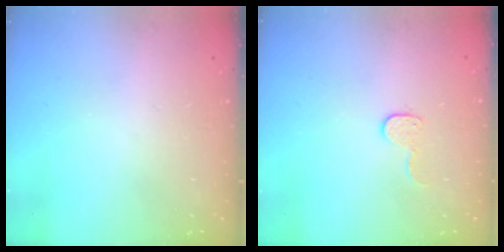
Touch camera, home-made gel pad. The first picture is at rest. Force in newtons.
{"total": 6.4, "press": 6.4, "slide": 0.4}